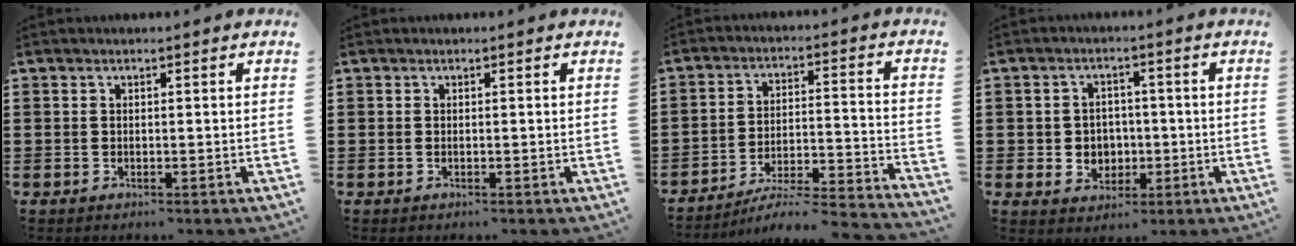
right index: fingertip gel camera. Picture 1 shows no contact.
{"total": 0.0}
{"total": 4.3, "force": [-3.9, -0.3, 1.7], "torque": [-0.036, -0.023, -0.083]}
{"total": 3.8, "force": [-0.3, 3.6, 1.2], "torque": [-0.031, 0.004, -0.010]}